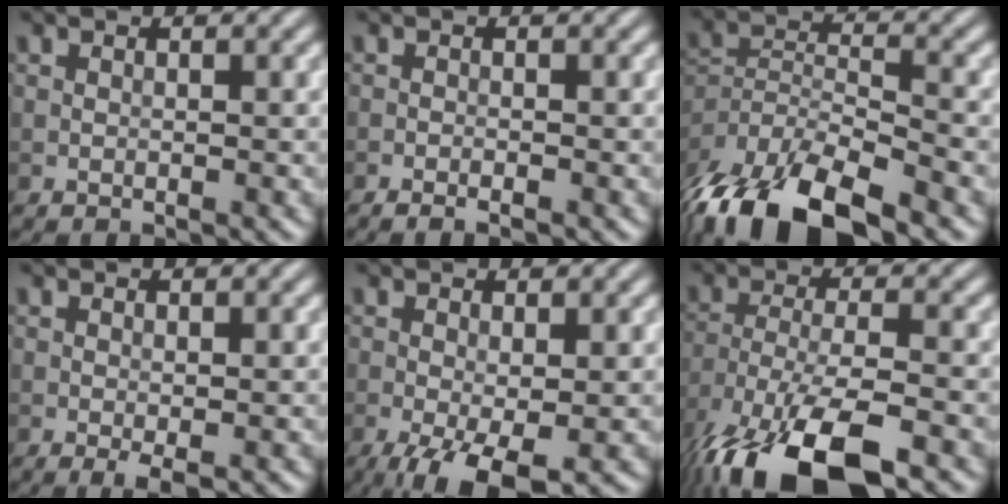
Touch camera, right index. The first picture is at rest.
{"total": 1.0, "force": [-0.7, 0.1, 0.7], "torque": [-0.011, -0.001, -0.013]}
{"total": 12.8, "force": [-9.7, 4.2, 7.2], "torque": [-0.141, -0.008, -0.178]}
{"total": 1.2, "force": [-0.3, 0.2, 1.1], "torque": [-0.020, -0.006, -0.006]}
{"total": 5.4, "force": [-2.3, 1.7, 4.6], "torque": [-0.087, -0.012, -0.041]}
{"total": 12.1, "force": [-8.1, 3.9, 8.0], "torque": [-0.168, -0.018, -0.154]}